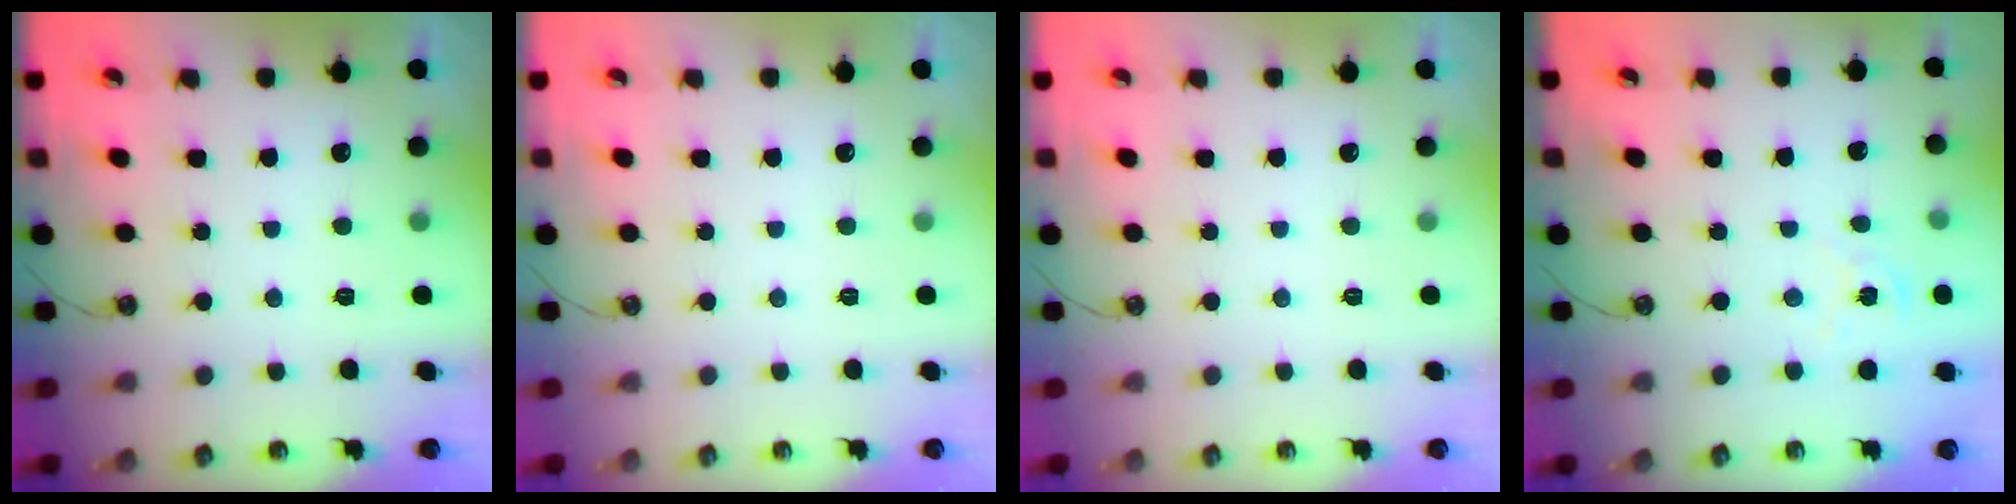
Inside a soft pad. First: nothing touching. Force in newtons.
{"total": 0.0}
{"total": 0.0}
{"total": 1.8, "press": 1.8, "slide": 0.3}